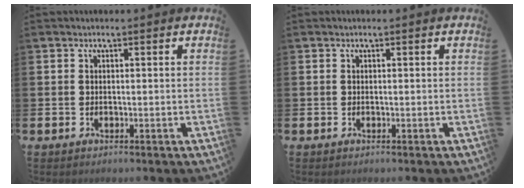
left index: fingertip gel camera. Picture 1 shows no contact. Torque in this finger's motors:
{"motor_torque": [0.00, 0.00, 0.00, 0.00]}